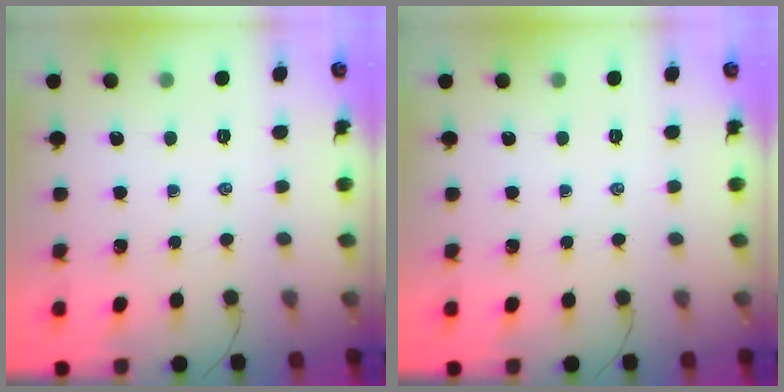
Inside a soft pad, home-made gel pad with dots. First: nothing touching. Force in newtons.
{"total": 0.0}